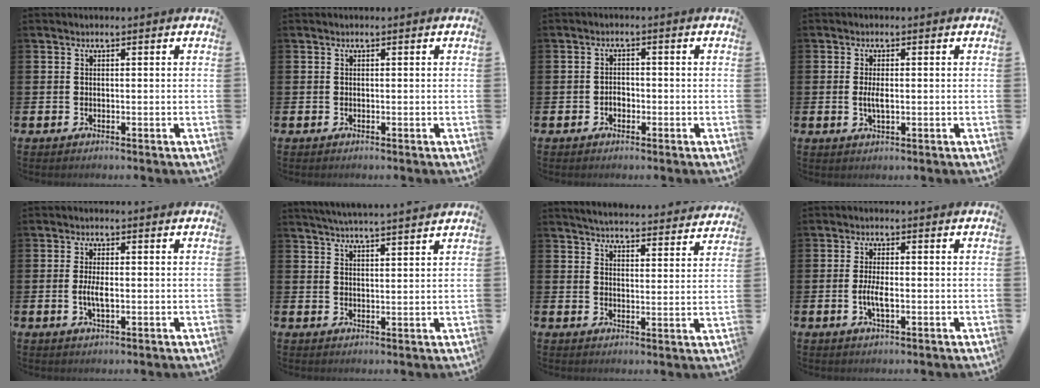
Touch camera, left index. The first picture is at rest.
{"total": 0.0}
{"total": 1.6, "force": [-0.6, 1.2, 0.8], "torque": [-0.013, 0.003, -0.014]}
{"total": 2.3, "force": [-0.1, 0.9, 2.2], "torque": [-0.038, 0.000, -0.003]}
{"total": 3.1, "force": [-0.3, 1.3, 2.8], "torque": [-0.050, 0.001, -0.006]}
{"total": 4.2, "force": [4.1, -0.7, 0.5], "torque": [-0.019, -0.020, 0.074]}
{"total": 4.9, "force": [4.8, 0.3, 0.5], "torque": [-0.023, -0.039, 0.084]}
{"total": 3.2, "force": [-0.6, 1.1, 2.9], "torque": [-0.049, 0.001, -0.012]}